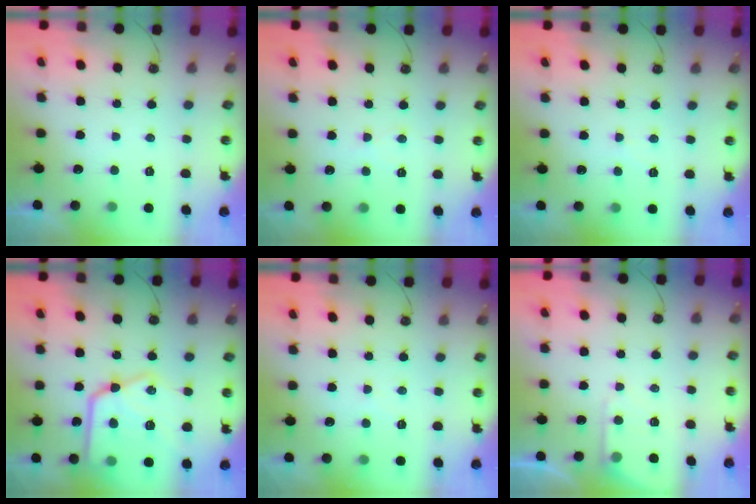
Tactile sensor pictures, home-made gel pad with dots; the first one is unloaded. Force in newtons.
{"total": 3.2, "press": 3.2, "slide": 0.5}
{"total": 4.2, "press": 4.1, "slide": 0.7}
{"total": 22.0, "press": 21.9, "slide": 1.8}
{"total": 3.6, "press": 3.6, "slide": 0.6}
{"total": 5.2, "press": 5.2, "slide": 0.6}